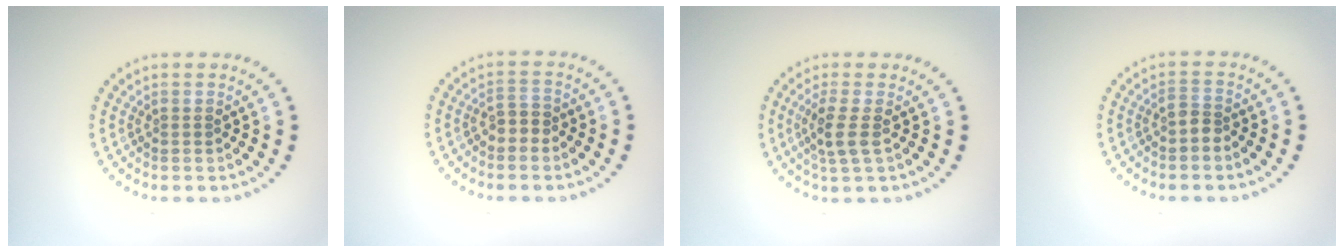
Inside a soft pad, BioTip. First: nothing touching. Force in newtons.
{"total": 1.6, "press": 1.5, "slide": 0.6}
{"total": 2.4, "press": 2.0, "slide": 1.2}
{"total": 1.5, "press": 1.2, "slide": 0.9}